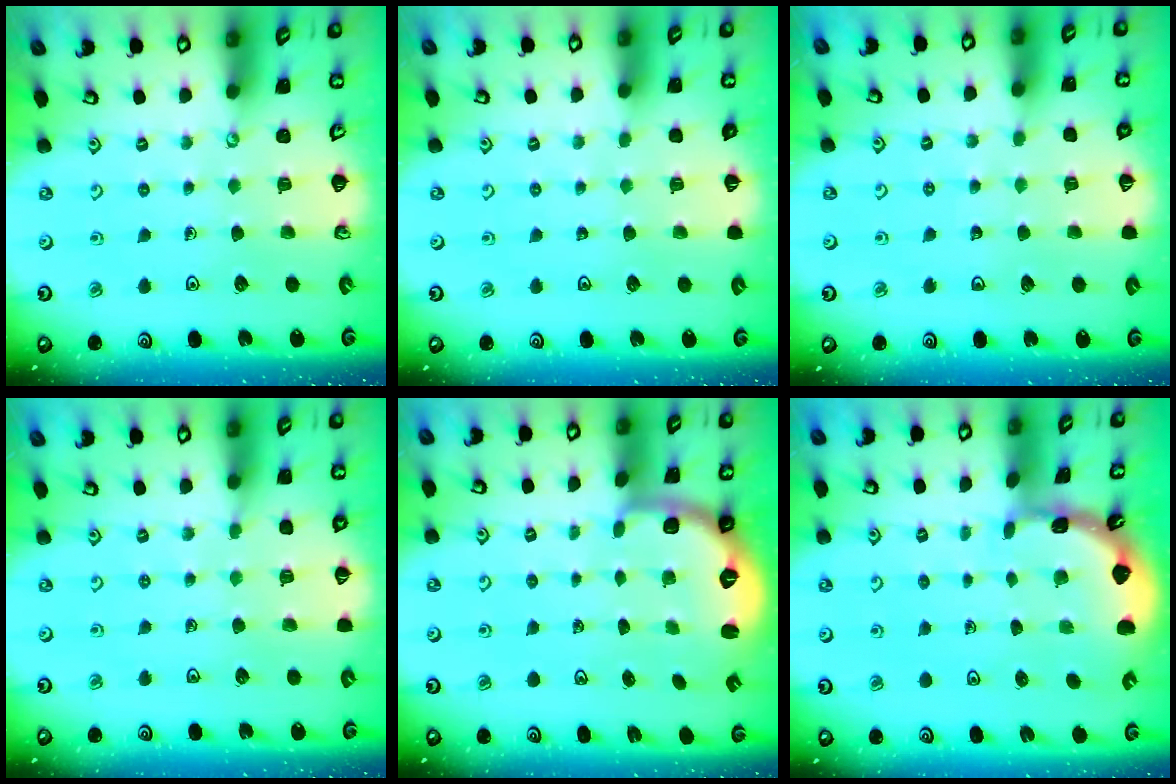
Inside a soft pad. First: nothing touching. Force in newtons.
{"total": 0.0}
{"total": 2.3, "press": 2.3, "slide": 0.2}
{"total": 3.1, "press": 3.0, "slide": 0.4}
{"total": 2.7, "press": 1.7, "slide": 2.1}
{"total": 1.6, "press": 1.6, "slide": 0.2}